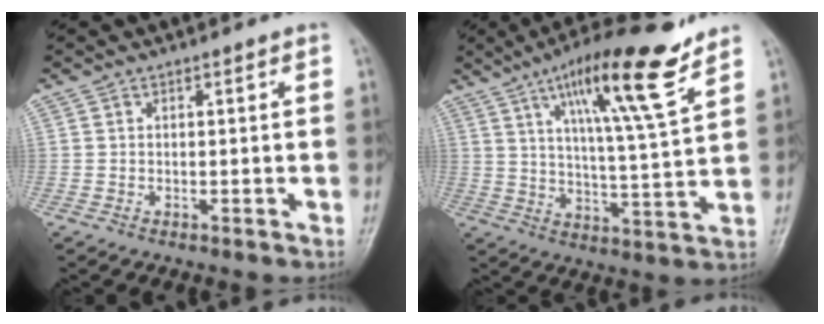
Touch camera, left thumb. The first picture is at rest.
{"total": 16.5, "force": [9.8, 2.2, 13.0], "torque": [-0.205, -0.048, 0.161]}